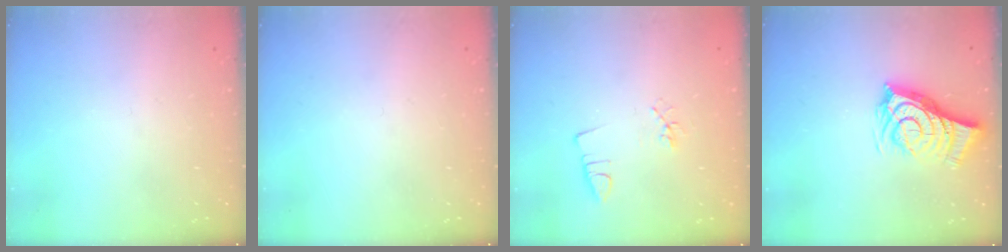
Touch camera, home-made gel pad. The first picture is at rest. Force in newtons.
{"total": 0.0}
{"total": 2.9, "press": 2.5, "slide": 1.4}
{"total": 10.5, "press": 9.8, "slide": 3.8}